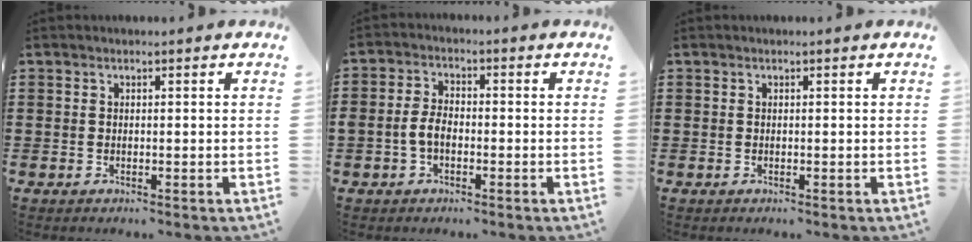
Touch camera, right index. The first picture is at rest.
{"total": 3.9, "force": [-1.2, 2.3, 2.9], "torque": [-0.075, -0.002, -0.029]}
{"total": 0.0}